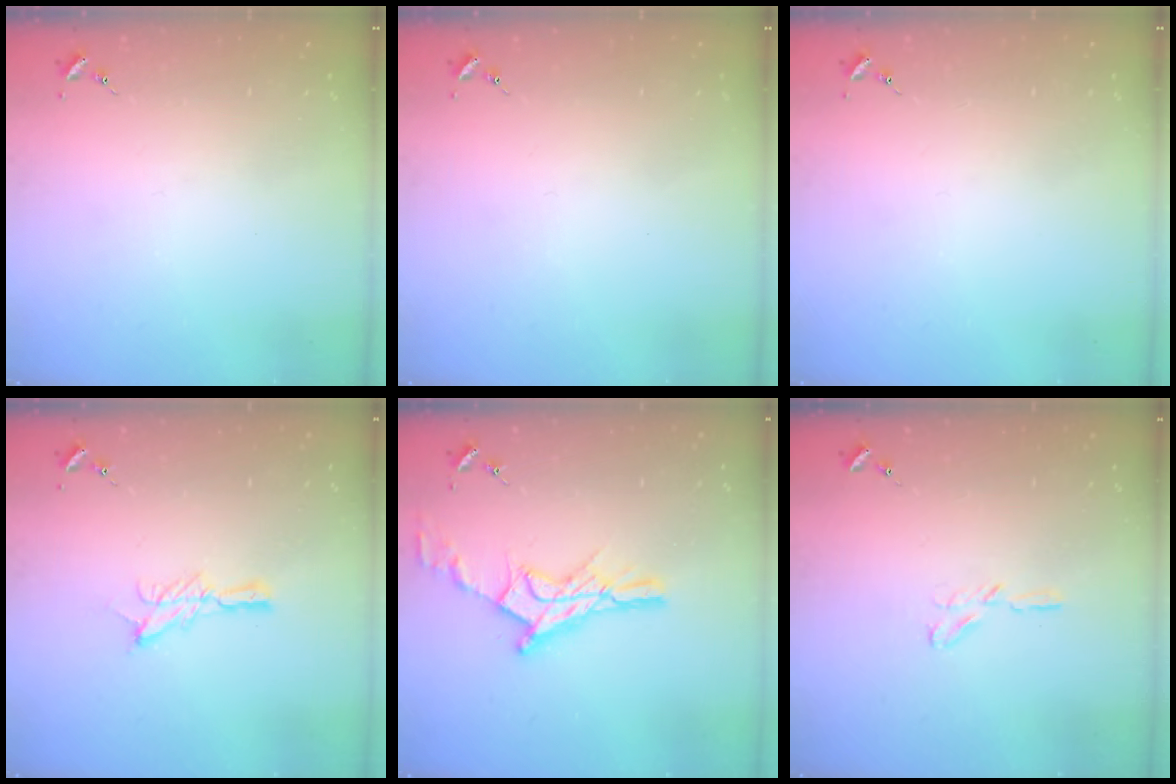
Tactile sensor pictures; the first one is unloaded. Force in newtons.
{"total": 0.0}
{"total": 0.0}
{"total": 7.6, "press": 7.6, "slide": 0.1}
{"total": 14.2, "press": 14.2, "slide": 1.1}
{"total": 3.8, "press": 3.8, "slide": 0.3}